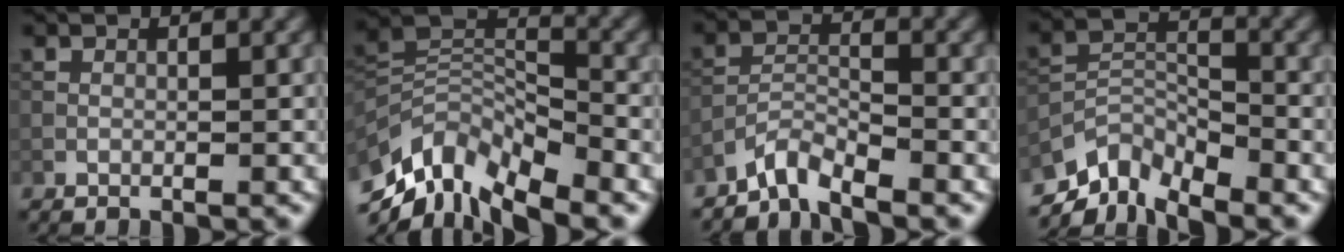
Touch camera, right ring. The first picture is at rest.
{"total": 10.0, "force": [-7.0, 4.3, 5.7], "torque": [-0.107, -0.003, -0.140]}
{"total": 2.8, "force": [-2.6, 0.4, 0.9], "torque": [-0.019, 0.003, -0.062]}
{"total": 5.6, "force": [-4.6, 2.2, 2.3], "torque": [-0.036, -0.006, -0.095]}